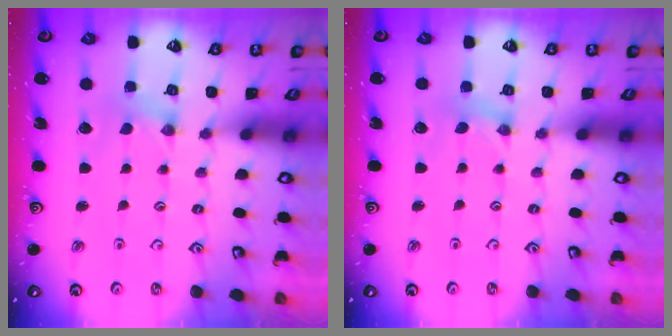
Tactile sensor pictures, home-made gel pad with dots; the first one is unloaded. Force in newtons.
{"total": 0.7, "press": 0.7, "slide": 0.2}